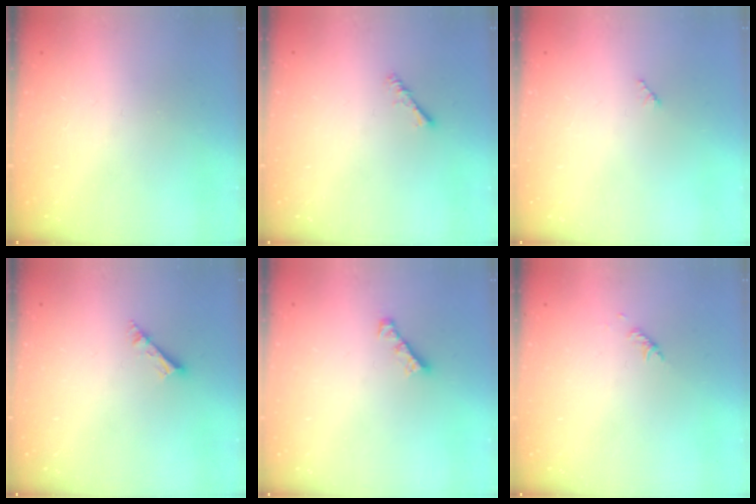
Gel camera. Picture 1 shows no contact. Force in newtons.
{"total": 2.3, "press": 2.3, "slide": 0.4}
{"total": 2.5, "press": 2.5, "slide": 0.3}
{"total": 3.9, "press": 3.8, "slide": 0.5}
{"total": 3.0, "press": 3.0, "slide": 0.3}
{"total": 2.8, "press": 2.7, "slide": 0.6}